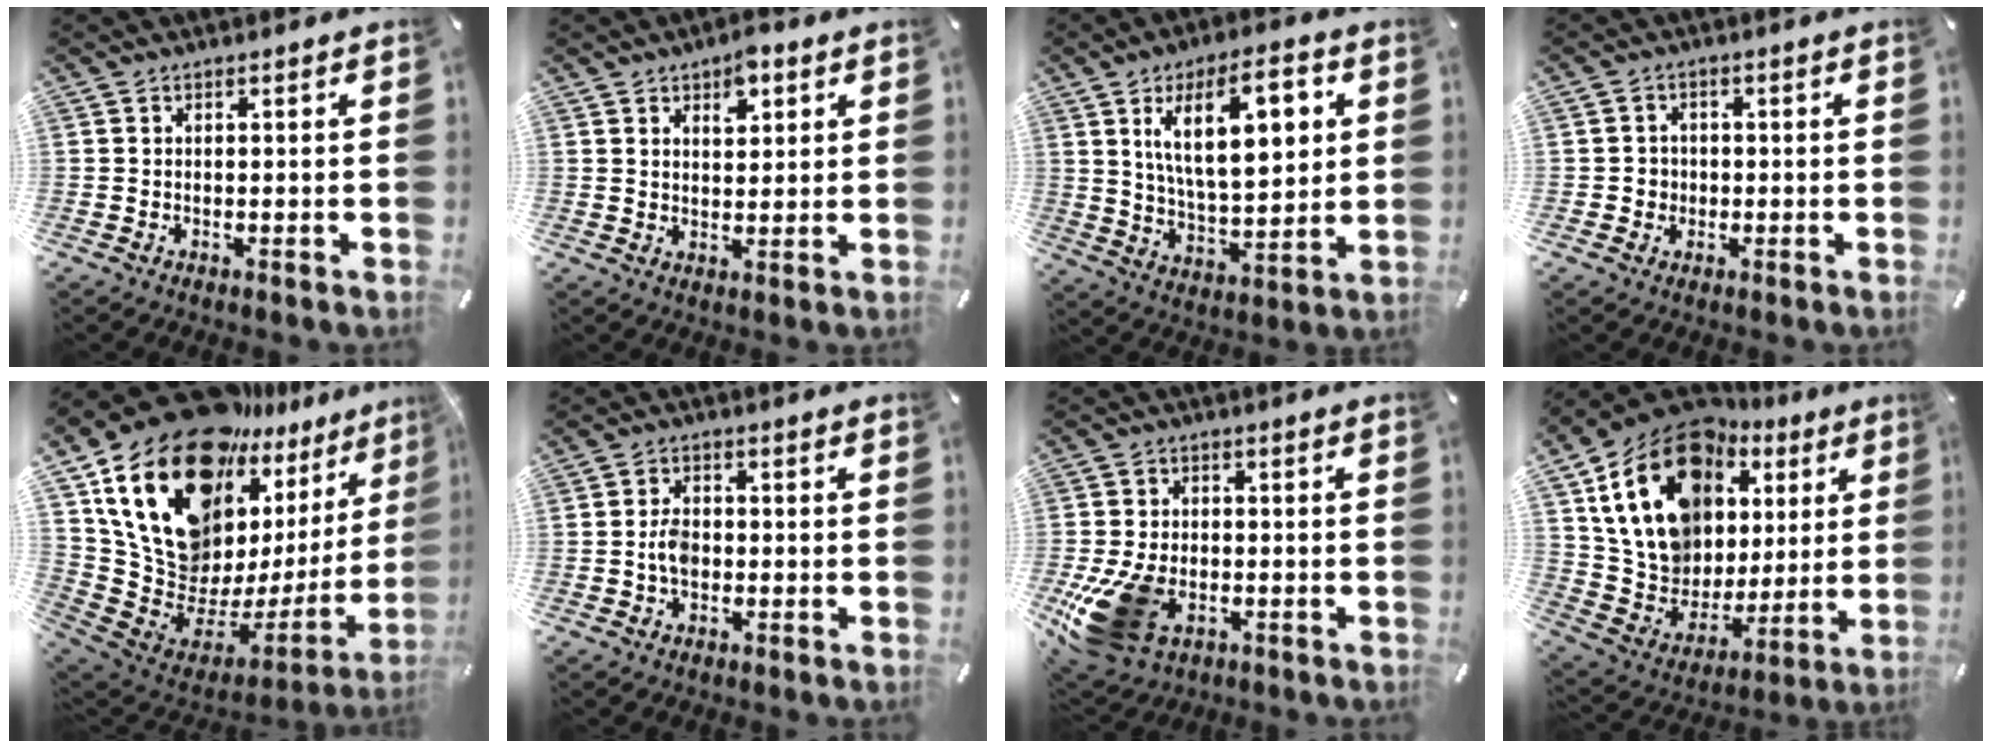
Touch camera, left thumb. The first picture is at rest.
{"total": 4.9, "force": [2.7, 3.2, 2.7], "torque": [-0.022, -0.007, 0.039]}
{"total": 18.0, "force": [7.0, 8.3, 14.4], "torque": [-0.234, -0.009, 0.112]}
{"total": 3.1, "force": [-0.6, 3.0, 0.4], "torque": [-0.010, 0.007, -0.015]}
{"total": 24.0, "force": [14.1, 14.0, 13.6], "torque": [-0.205, -0.139, 0.269]}
{"total": 4.3, "force": [-0.9, 2.9, 3.1], "torque": [-0.063, 0.008, -0.018]}
{"total": 14.7, "force": [-5.2, 9.9, 9.5], "torque": [-0.191, 0.016, -0.085]}
{"total": 21.1, "force": [8.5, 15.9, 11.0], "torque": [-0.222, -0.048, 0.160]}